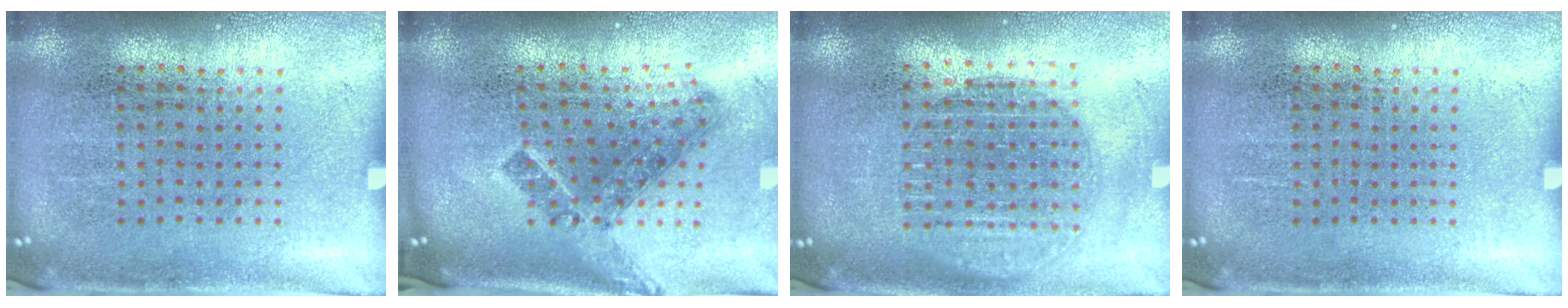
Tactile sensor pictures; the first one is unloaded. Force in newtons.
{"total": 1.5, "press": 1.1, "slide": 1.0}
{"total": 1.7, "press": 1.5, "slide": 0.9}
{"total": 0.0}